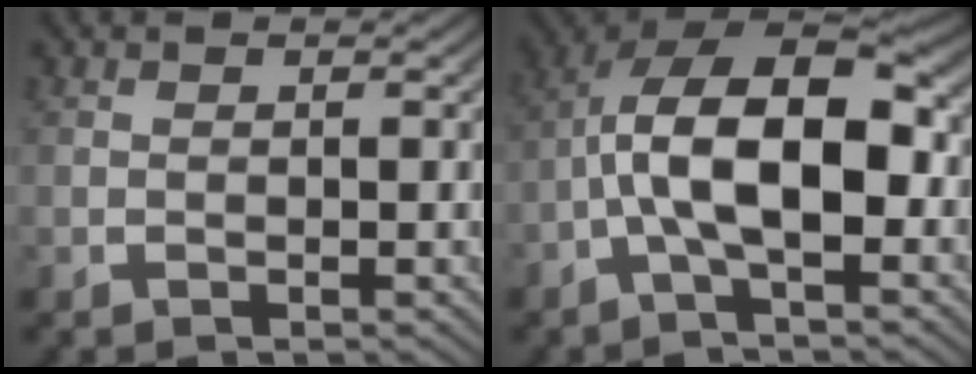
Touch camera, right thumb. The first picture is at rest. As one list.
[{"total": 13.1, "force": [-0.7, 8.2, 10.2], "torque": [-0.195, -0.029, -0.014]}]